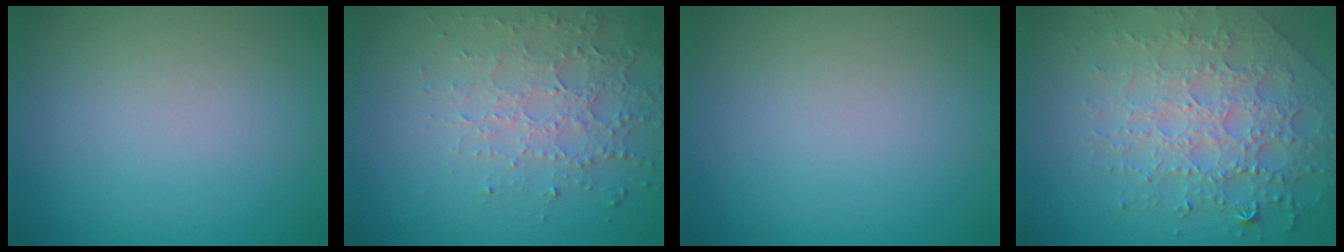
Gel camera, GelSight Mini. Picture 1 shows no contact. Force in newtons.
{"total": 4.6, "press": 3.2, "slide": 3.2}
{"total": 0.0}
{"total": 7.9, "press": 5.6, "slide": 5.6}